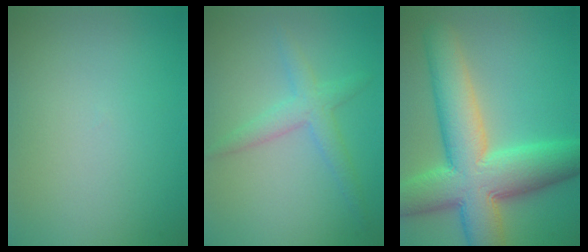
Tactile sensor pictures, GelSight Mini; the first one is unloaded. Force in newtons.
{"total": 2.7, "press": 2.7, "slide": 0.0}
{"total": 11.8, "press": 11.8, "slide": 0.9}